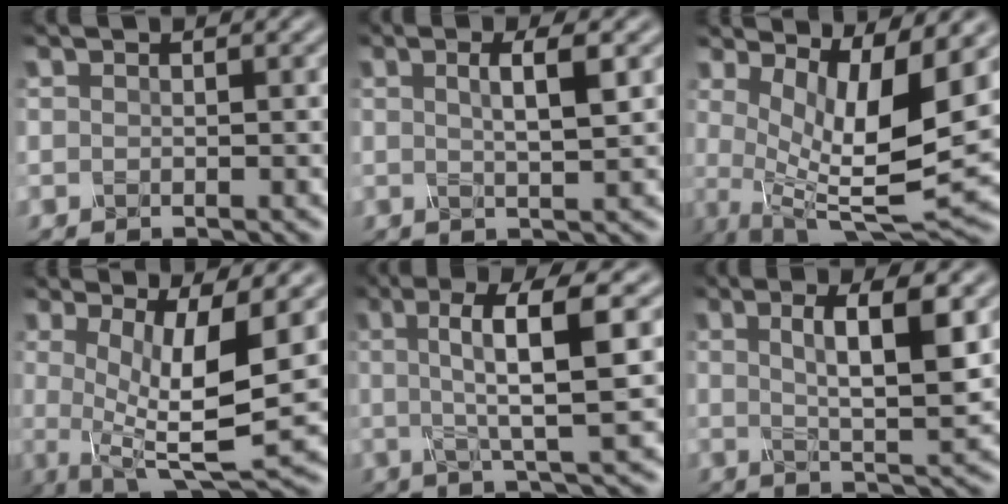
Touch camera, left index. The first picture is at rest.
{"total": 2.9, "force": [0.4, 0.6, 2.8], "torque": [-0.044, 0.001, 0.010]}
{"total": 9.3, "force": [1.4, 2.7, 8.8], "torque": [-0.158, -0.017, 0.038]}
{"total": 8.4, "force": [-0.2, 2.5, 8.0], "torque": [-0.141, -0.017, 0.006]}
{"total": 7.2, "force": [0.9, 1.5, 7.0], "torque": [-0.103, 0.009, 0.016]}
{"total": 5.4, "force": [1.1, 1.1, 5.2], "torque": [-0.082, -0.001, 0.026]}